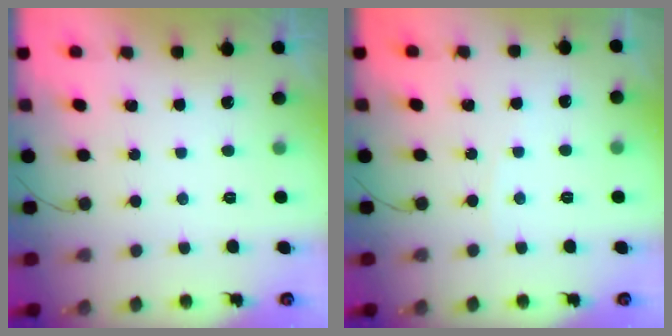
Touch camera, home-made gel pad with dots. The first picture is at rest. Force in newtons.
{"total": 2.9, "press": 2.9, "slide": 0.4}